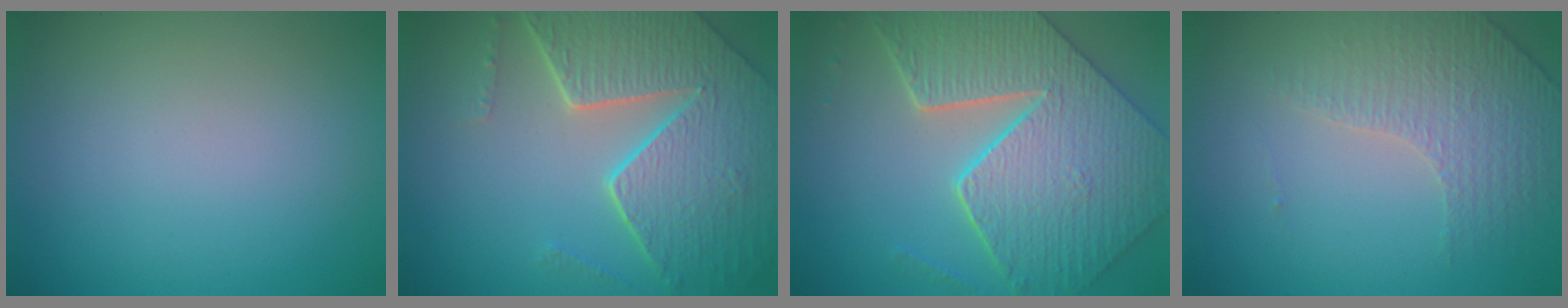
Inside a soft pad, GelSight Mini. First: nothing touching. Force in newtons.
{"total": 7.9, "press": 5.6, "slide": 5.6}
{"total": 8.6, "press": 7.0, "slide": 5.1}
{"total": 4.4, "press": 3.0, "slide": 3.3}